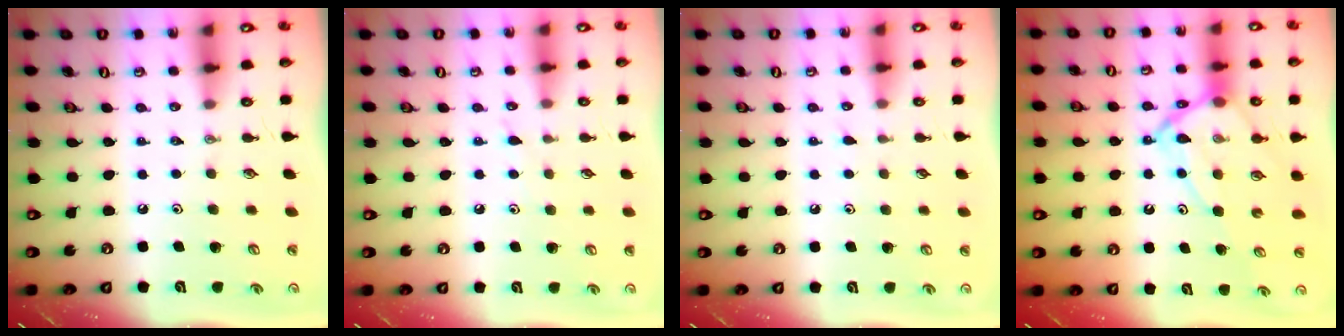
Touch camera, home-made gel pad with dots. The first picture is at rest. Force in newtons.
{"total": 4.8, "press": 4.8, "slide": 0.6}
{"total": 4.5, "press": 4.5, "slide": 0.4}
{"total": 12.8, "press": 12.8, "slide": 0.9}